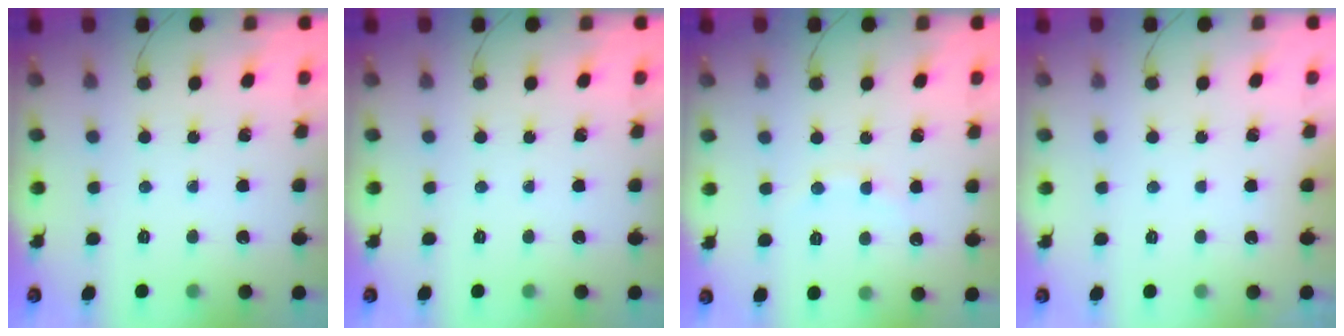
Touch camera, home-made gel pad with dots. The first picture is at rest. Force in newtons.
{"total": 0.0}
{"total": 5.1, "press": 4.9, "slide": 1.3}
{"total": 2.9, "press": 2.9, "slide": 0.1}